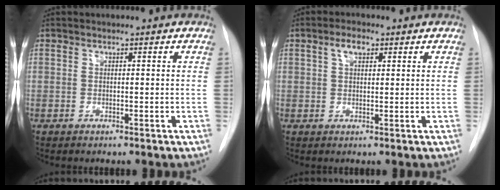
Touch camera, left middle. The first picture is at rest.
{"total": 2.9, "force": [1.4, 1.4, 2.2], "torque": [-0.043, 0.009, 0.025]}